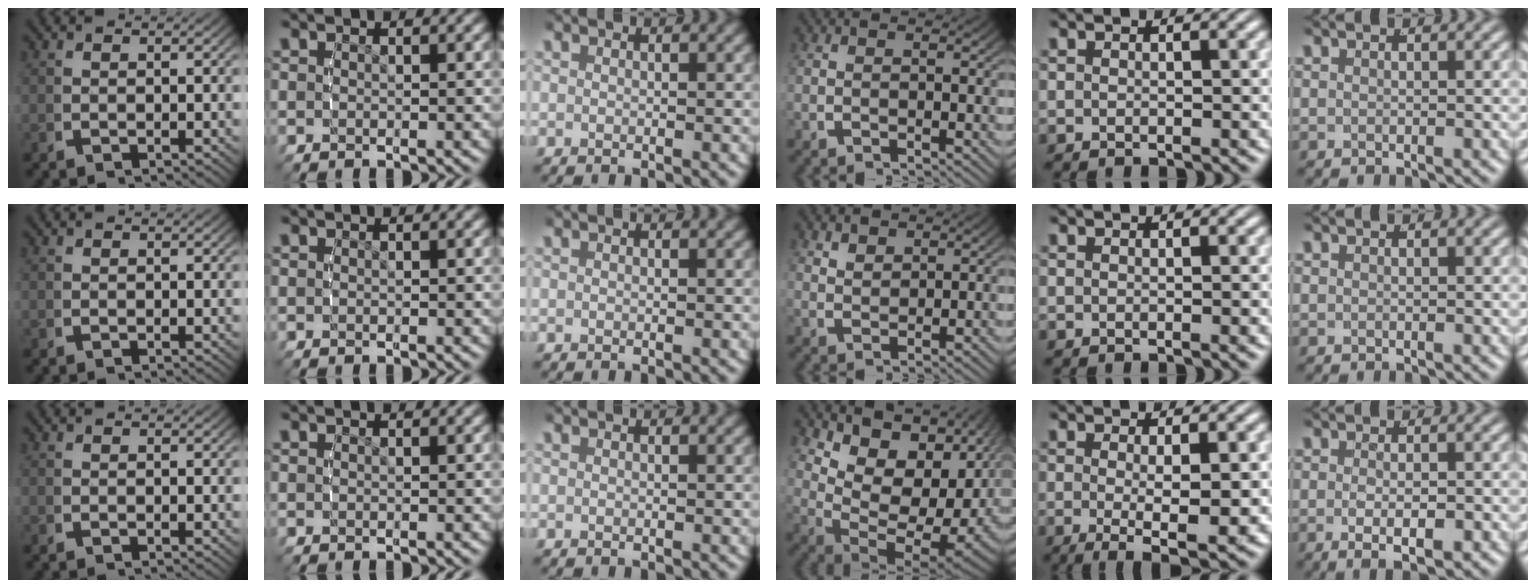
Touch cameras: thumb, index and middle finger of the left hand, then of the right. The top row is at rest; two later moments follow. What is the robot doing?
{"motion": "lift_and_place", "object": "bandage"}